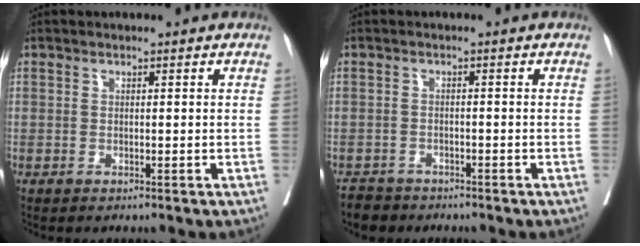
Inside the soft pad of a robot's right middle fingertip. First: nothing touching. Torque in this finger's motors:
{"motor_torque": [0.24, -0.24, 0.01, 0.00]}